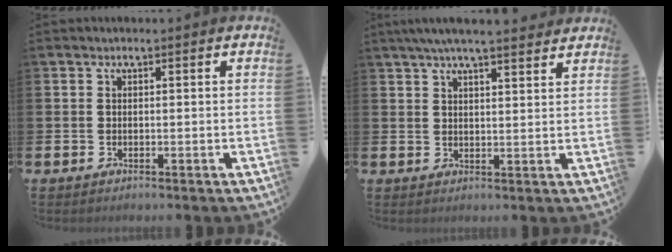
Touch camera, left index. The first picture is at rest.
{"total": 5.4, "force": [5.0, 0.3, 2.1], "torque": [-0.046, -0.014, 0.090]}